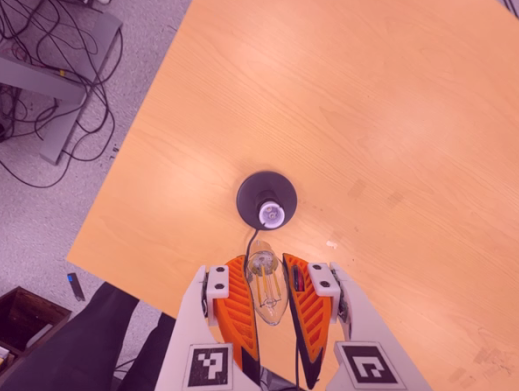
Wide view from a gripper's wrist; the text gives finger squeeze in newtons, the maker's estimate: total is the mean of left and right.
{"total": 22.4, "left": 25.1, "right": 19.8}